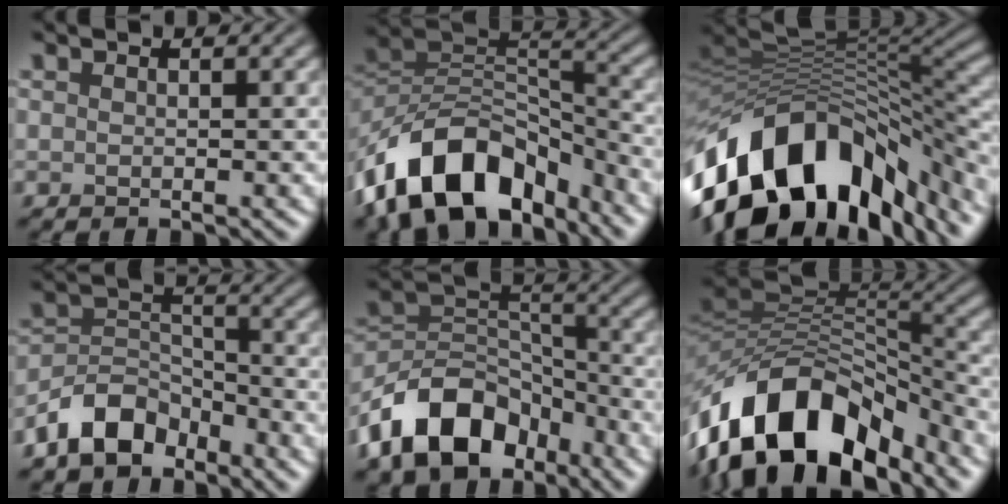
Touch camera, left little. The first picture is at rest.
{"total": 13.4, "force": [-8.5, 7.8, 6.9], "torque": [-0.125, 0.018, -0.166]}
{"total": 15.6, "force": [-7.8, 8.8, 10.2], "torque": [-0.195, 0.016, -0.130]}
{"total": 6.1, "force": [-4.3, 3.4, 2.6], "torque": [-0.043, 0.003, -0.090]}
{"total": 11.0, "force": [-6.7, 6.7, 5.6], "torque": [-0.094, 0.002, -0.137]}
{"total": 12.6, "force": [-7.4, 7.3, 7.2], "torque": [-0.121, 0.015, -0.135]}